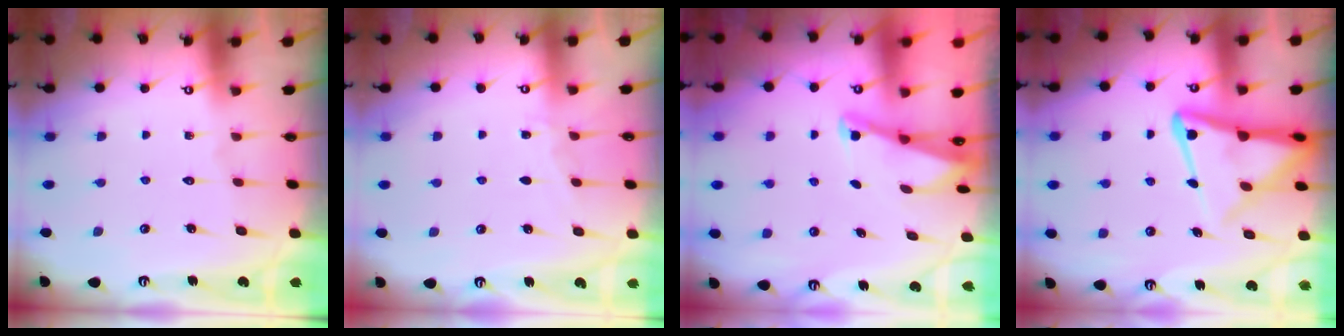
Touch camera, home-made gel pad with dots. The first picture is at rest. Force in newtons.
{"total": 3.7, "press": 3.7, "slide": 0.4}
{"total": 2.1, "press": 2.0, "slide": 0.3}
{"total": 11.9, "press": 11.8, "slide": 1.2}